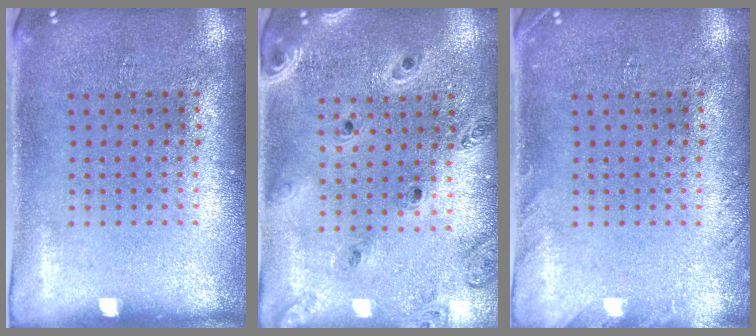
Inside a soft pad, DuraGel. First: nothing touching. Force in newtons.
{"total": 1.4, "press": 1.3, "slide": 0.2}
{"total": 1.2, "press": 1.2, "slide": 0.1}